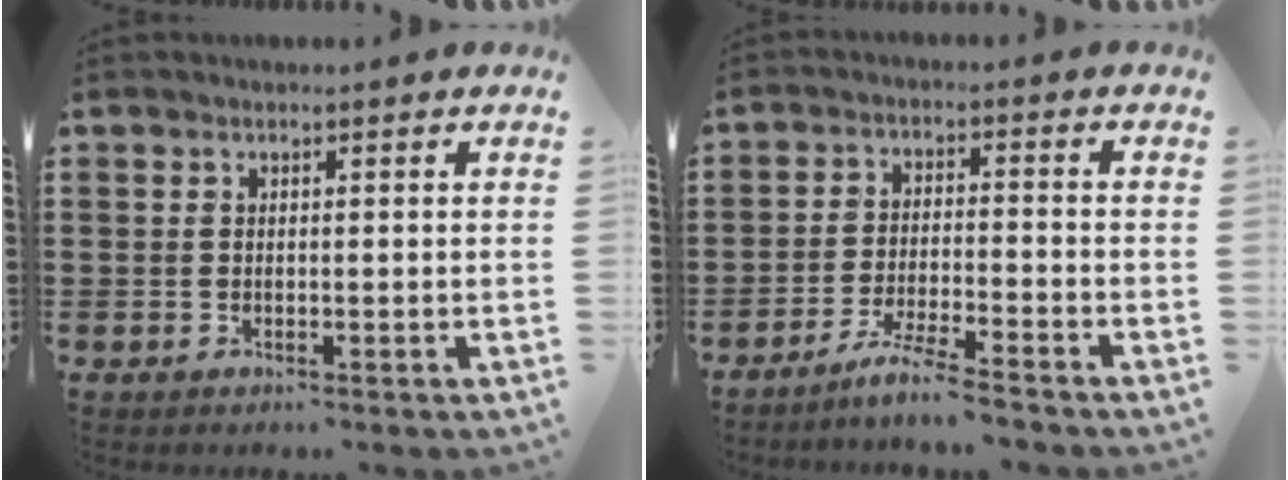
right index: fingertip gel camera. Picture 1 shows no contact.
{"total": 5.2, "force": [-4.7, -0.7, 2.0], "torque": [-0.047, -0.013, -0.092]}